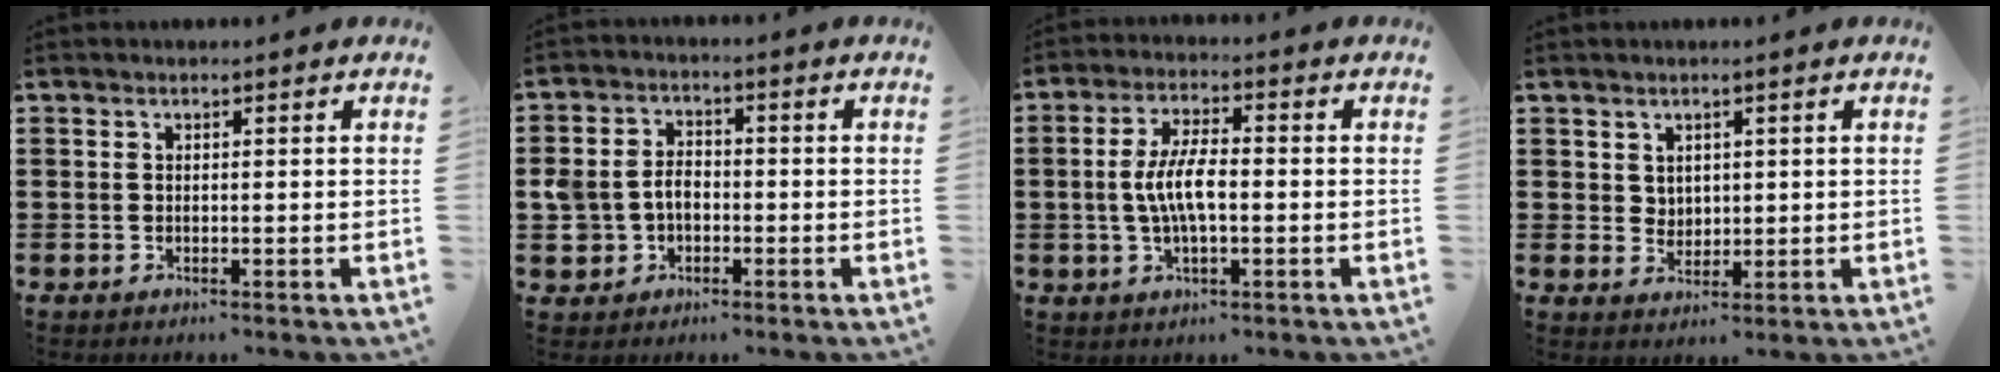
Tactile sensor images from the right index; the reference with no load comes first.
{"total": 4.5, "force": [-0.9, 3.6, 2.6], "torque": [-0.078, 0.001, -0.024]}
{"total": 6.9, "force": [-0.6, 2.4, 6.4], "torque": [-0.141, -0.003, -0.020]}
{"total": 2.6, "force": [1.5, 2.1, 0.3], "torque": [-0.015, 0.010, 0.028]}